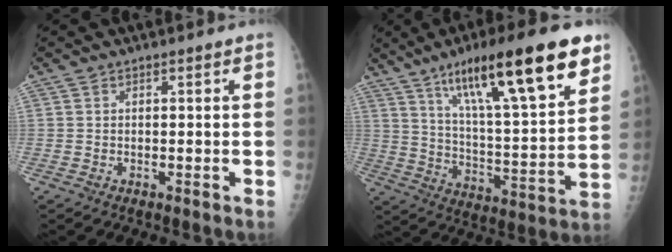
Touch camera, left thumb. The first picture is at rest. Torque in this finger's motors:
{"motor_torque": [1.63, 1.42, 1.64, -1.13, 0.21]}